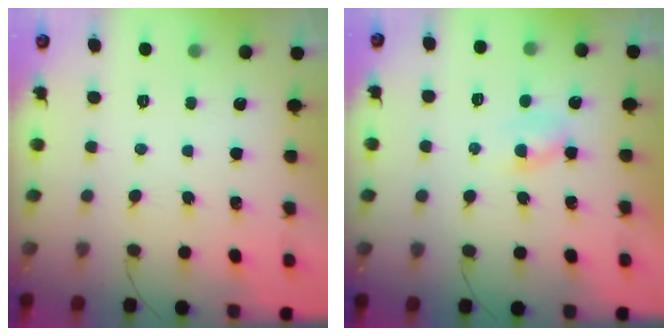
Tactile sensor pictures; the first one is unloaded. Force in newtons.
{"total": 2.0, "press": 1.8, "slide": 0.9}